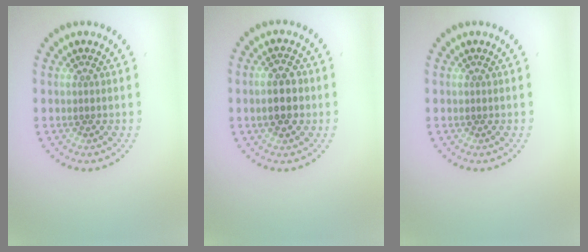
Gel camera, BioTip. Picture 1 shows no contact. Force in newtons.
{"total": 3.4, "press": 3.4, "slide": 0.3}
{"total": 0.0}